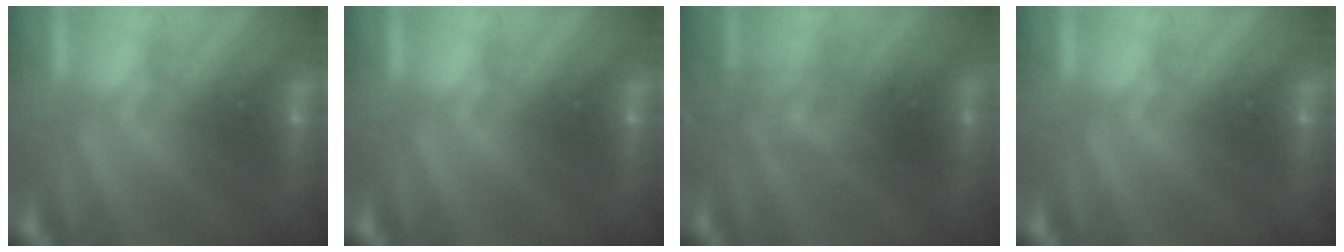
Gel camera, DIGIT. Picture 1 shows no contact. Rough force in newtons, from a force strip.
{"total": 0.0}
{"total": 2.8}
{"total": 0.0}